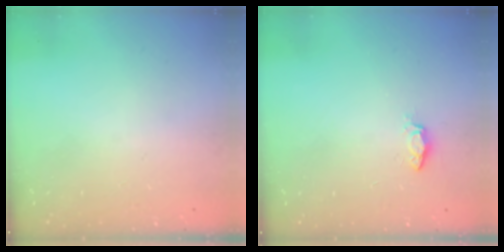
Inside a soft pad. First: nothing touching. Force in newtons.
{"total": 3.8, "press": 3.8, "slide": 0.5}